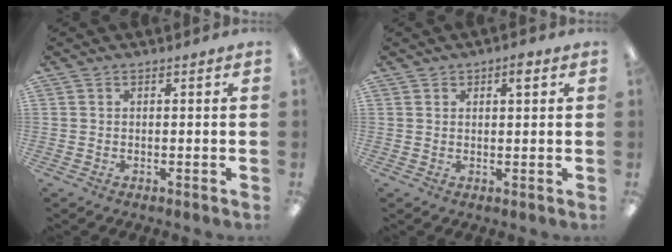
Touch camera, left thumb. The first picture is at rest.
{"total": 2.8, "force": [1.7, 1.3, 1.9], "torque": [-0.024, -0.001, 0.025]}